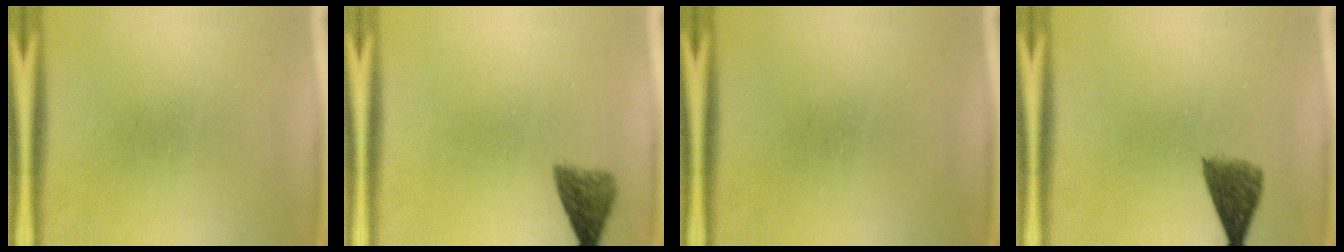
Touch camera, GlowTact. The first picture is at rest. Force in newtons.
{"total": 3.6}
{"total": 0.0}
{"total": 4.7}